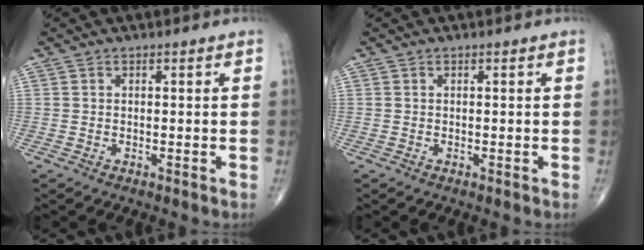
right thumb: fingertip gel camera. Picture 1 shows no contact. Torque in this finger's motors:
{"motor_torque": [-0.05, 0.04, -0.02, -0.02, 0.01]}